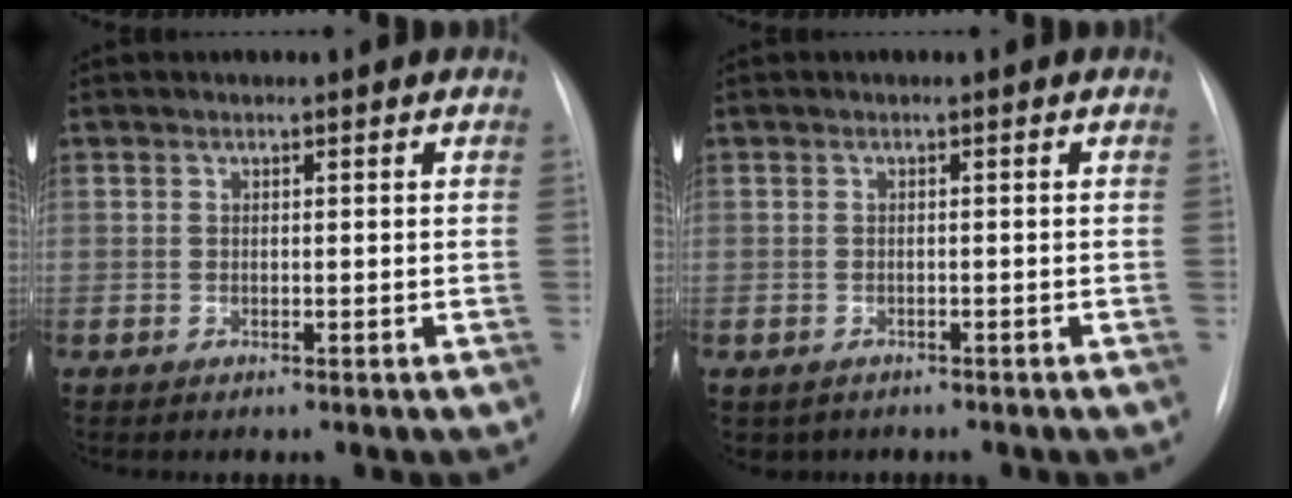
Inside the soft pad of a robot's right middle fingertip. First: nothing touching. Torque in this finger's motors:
{"motor_torque": [0.16, -0.38, 0.01, 0.02]}